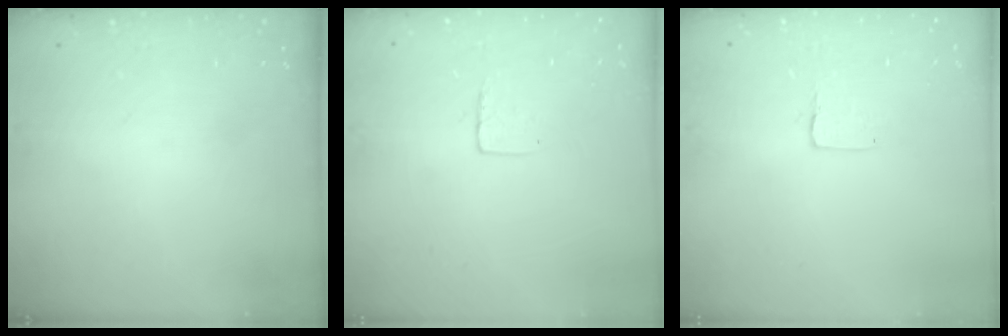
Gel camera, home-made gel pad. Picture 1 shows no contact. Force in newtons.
{"total": 3.7, "press": 3.7, "slide": 0.3}
{"total": 1.3, "press": 1.2, "slide": 0.1}